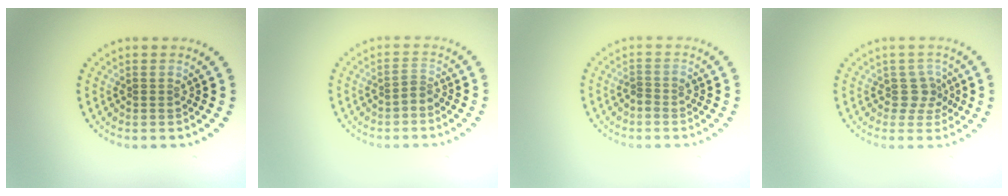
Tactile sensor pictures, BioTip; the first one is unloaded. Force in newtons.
{"total": 1.1, "press": 0.6, "slide": 0.9}
{"total": 1.0, "press": 0.8, "slide": 0.7}
{"total": 2.0, "press": 1.6, "slide": 1.3}